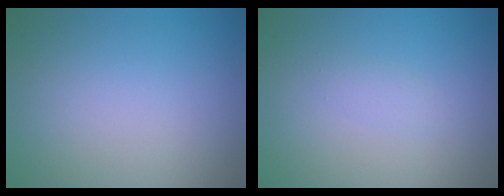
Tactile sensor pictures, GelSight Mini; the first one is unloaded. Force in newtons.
{"total": 0.8, "press": 0.8, "slide": 0.0}